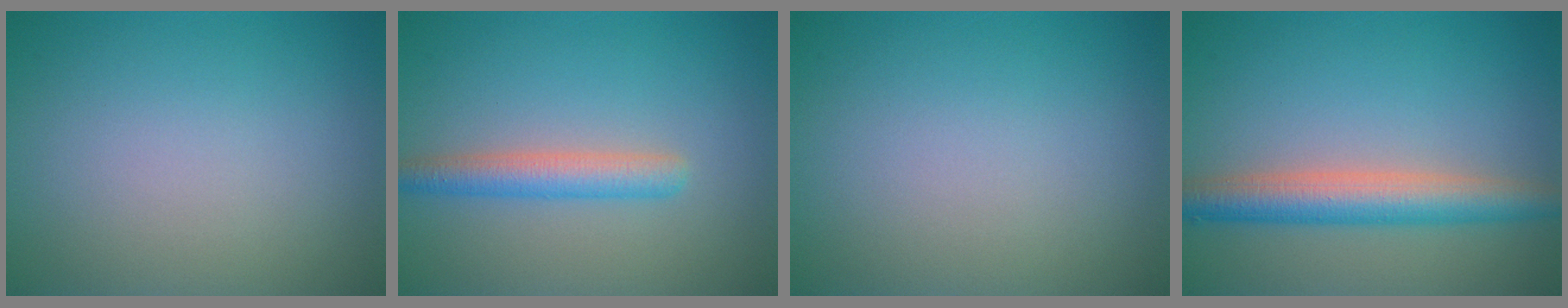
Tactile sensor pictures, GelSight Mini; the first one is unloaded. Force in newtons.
{"total": 3.0, "press": 3.0, "slide": 0.1}
{"total": 0.0}
{"total": 5.0, "press": 5.0, "slide": 0.1}